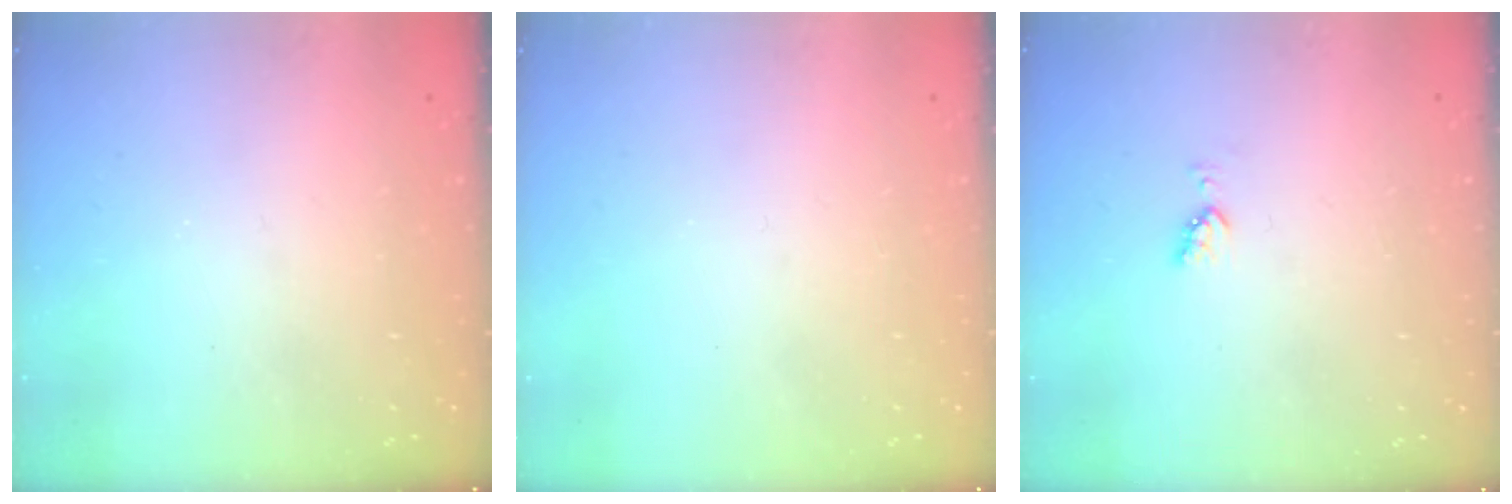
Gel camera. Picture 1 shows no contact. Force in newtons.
{"total": 0.0}
{"total": 3.6, "press": 3.5, "slide": 0.9}